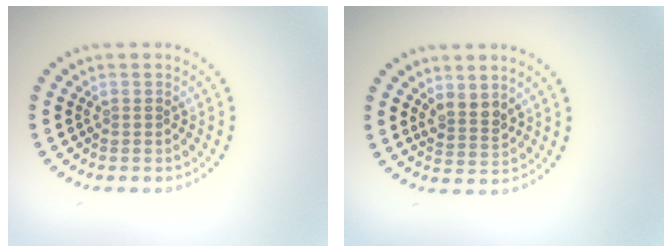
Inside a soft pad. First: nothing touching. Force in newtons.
{"total": 2.0, "press": 1.7, "slide": 1.2}